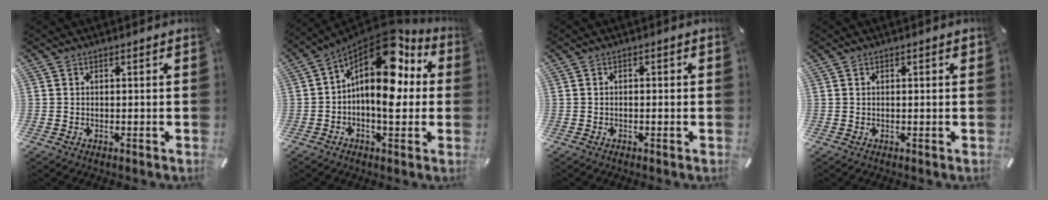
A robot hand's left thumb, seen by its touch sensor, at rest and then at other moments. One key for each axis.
{"total": 16.3, "fx": 4.7, "fy": 8.5, "fz": 13.1, "tx": -0.211, "ty": -0.054, "tz": 0.073}
{"total": 1.0, "fx": -0.5, "fy": 0.3, "fz": 0.8, "tx": -0.015, "ty": 0.001, "tz": -0.010}
{"total": 0.9, "fx": 0.2, "fy": 0.2, "fz": 0.8, "tx": -0.015, "ty": 0.002, "tz": 0.003}